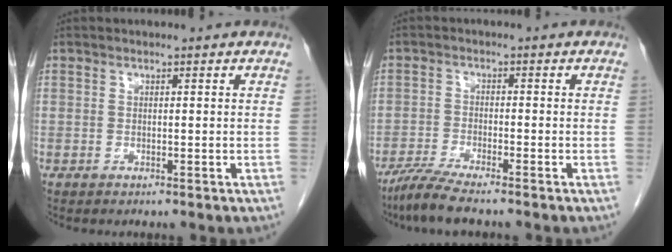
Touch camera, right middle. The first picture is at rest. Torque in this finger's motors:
{"motor_torque": [0.91, -0.75, 0.14, 0.07]}